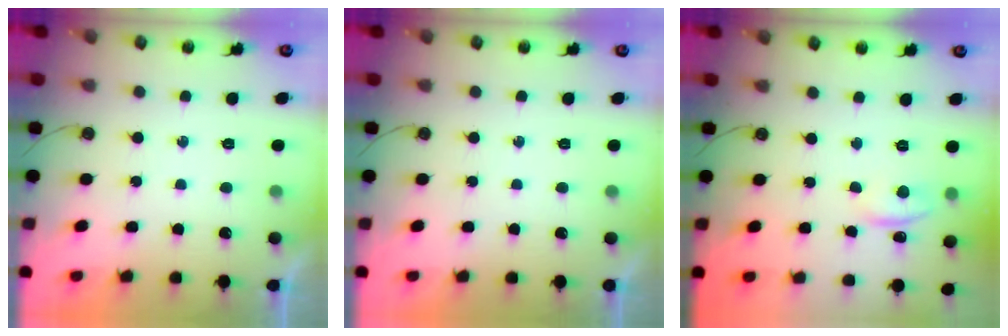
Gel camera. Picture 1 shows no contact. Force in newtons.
{"total": 0.0}
{"total": 3.8, "press": 3.8, "slide": 0.4}